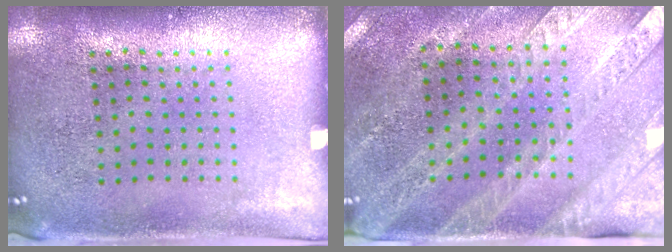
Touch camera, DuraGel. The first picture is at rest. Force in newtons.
{"total": 2.6, "press": 2.4, "slide": 1.2}